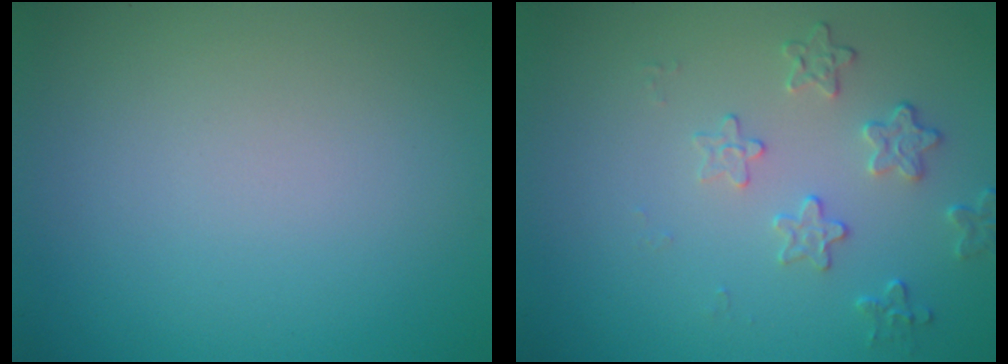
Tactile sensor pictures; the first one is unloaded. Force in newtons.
{"total": 2.2, "press": 1.6, "slide": 1.6}